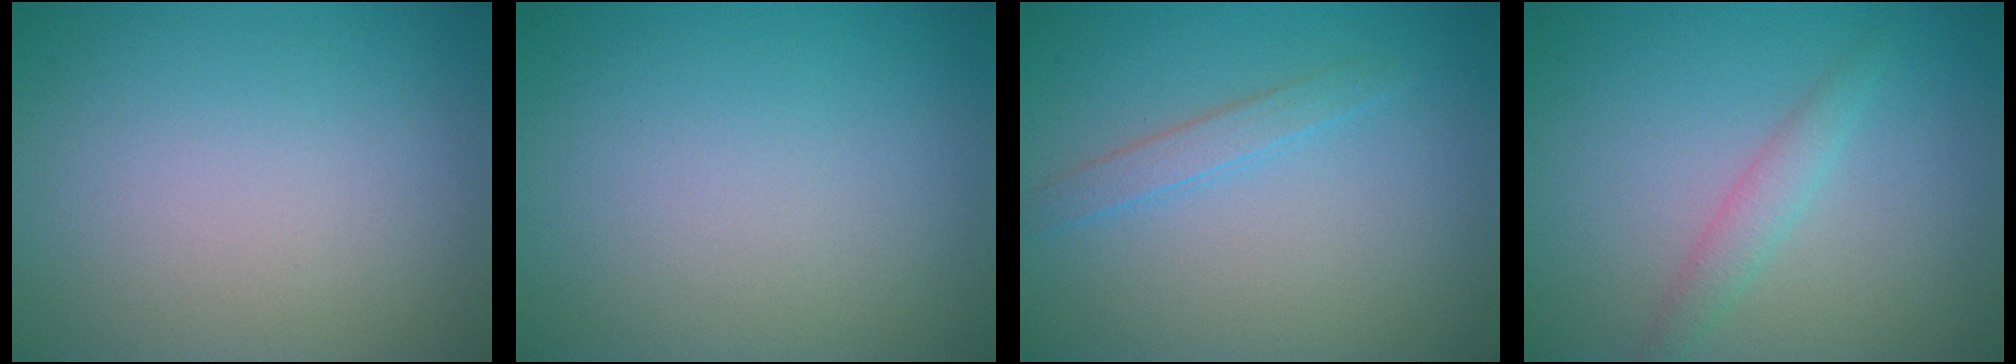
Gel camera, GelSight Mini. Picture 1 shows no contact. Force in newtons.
{"total": 0.0}
{"total": 1.5, "press": 1.5, "slide": 0.1}
{"total": 1.9, "press": 1.9, "slide": 0.0}